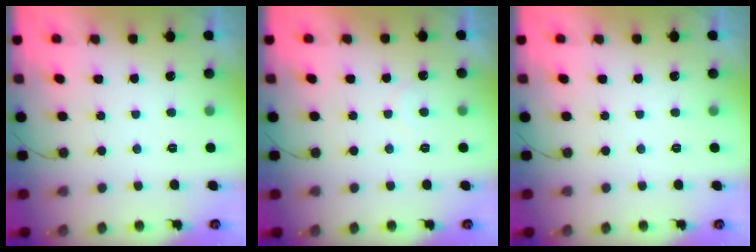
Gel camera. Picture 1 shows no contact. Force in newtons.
{"total": 4.7, "press": 4.7, "slide": 0.3}
{"total": 0.0}